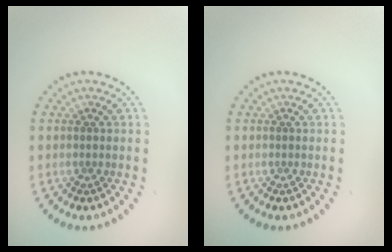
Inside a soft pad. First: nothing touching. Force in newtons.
{"total": 0.0}